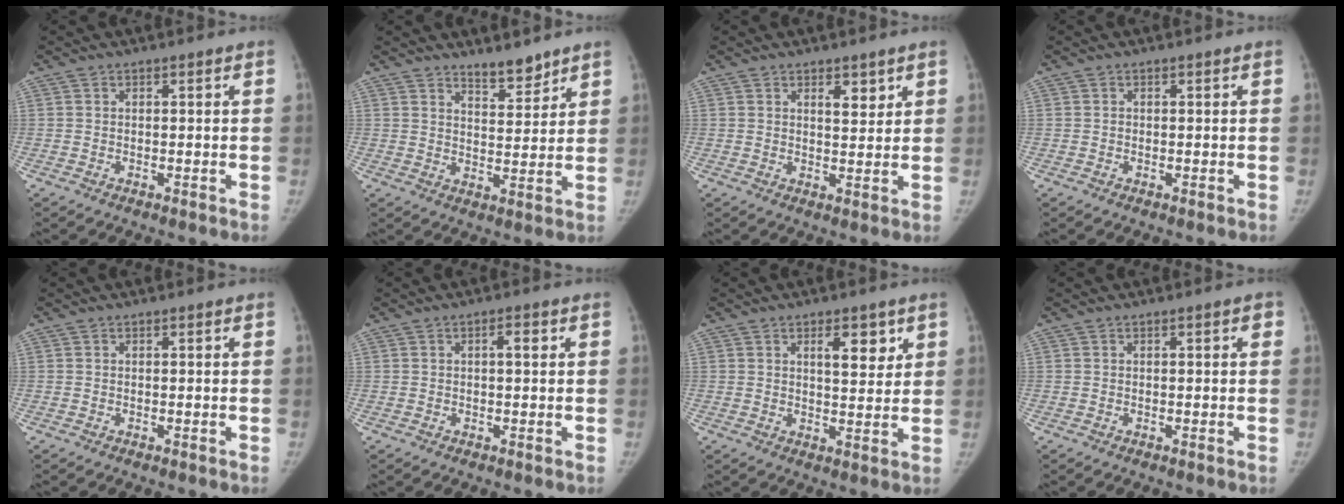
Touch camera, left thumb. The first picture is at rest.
{"total": 5.5, "force": [4.7, 1.7, 2.3], "torque": [-0.015, -0.042, 0.078]}
{"total": 3.4, "force": [2.1, 1.7, 2.2], "torque": [-0.014, -0.015, 0.033]}
{"total": 0.0}
{"total": 0.0}
{"total": 1.9, "force": [0.5, 0.6, 1.7], "torque": [-0.026, 0.003, 0.006]}
{"total": 6.1, "force": [3.0, 2.8, 4.6], "torque": [-0.044, -0.019, 0.045]}
{"total": 1.0, "force": [0.3, 0.4, 0.9], "torque": [-0.008, 0.003, 0.001]}